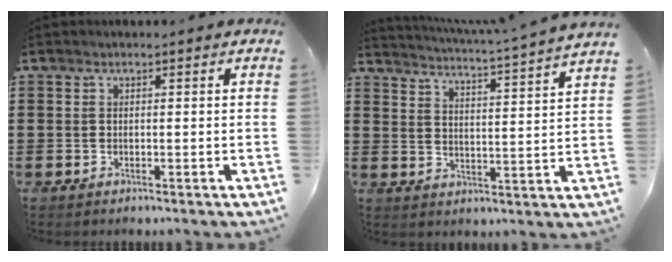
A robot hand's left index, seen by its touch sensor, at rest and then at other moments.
{"total": 3.8, "force": [3.5, -1.1, 1.2], "torque": [-0.043, -0.036, 0.051]}